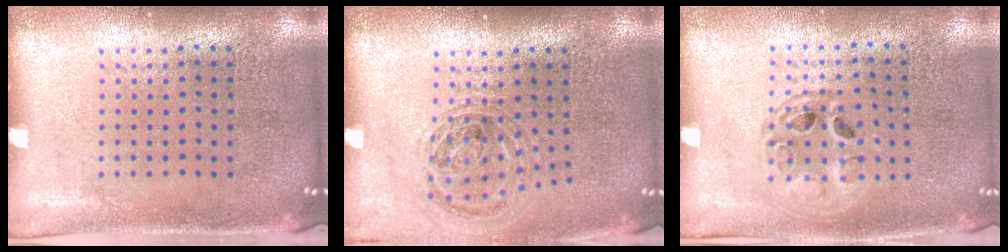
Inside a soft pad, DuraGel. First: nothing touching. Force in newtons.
{"total": 0.9, "press": 0.9, "slide": 0.3}
{"total": 1.3, "press": 1.2, "slide": 0.5}